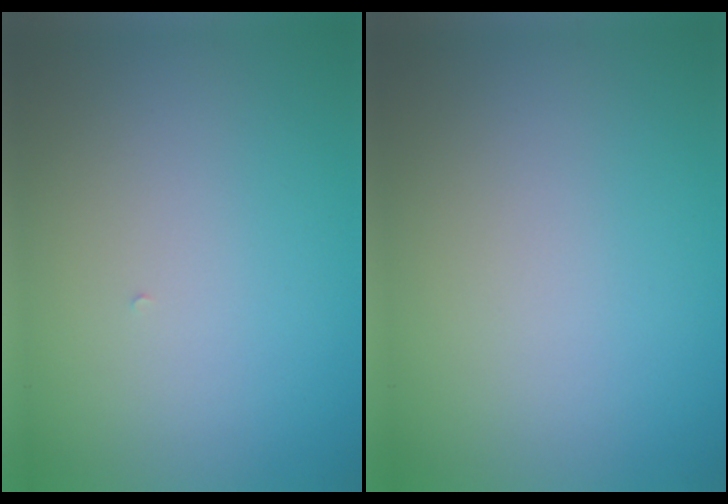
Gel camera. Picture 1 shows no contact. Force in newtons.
{"total": 0.0}